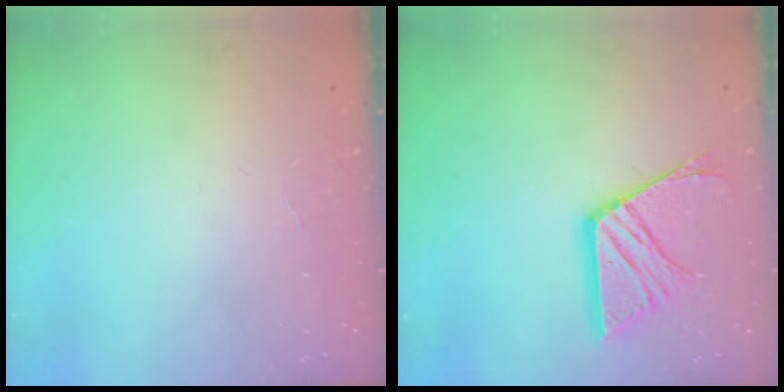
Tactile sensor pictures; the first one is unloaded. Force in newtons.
{"total": 14.4, "press": 14.3, "slide": 1.5}